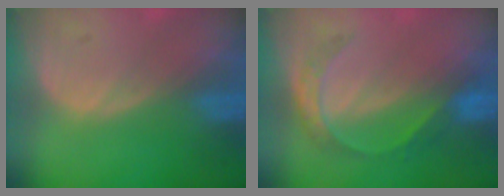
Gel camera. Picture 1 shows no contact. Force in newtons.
{"total": 4.5, "press": 4.5, "slide": 0.2}